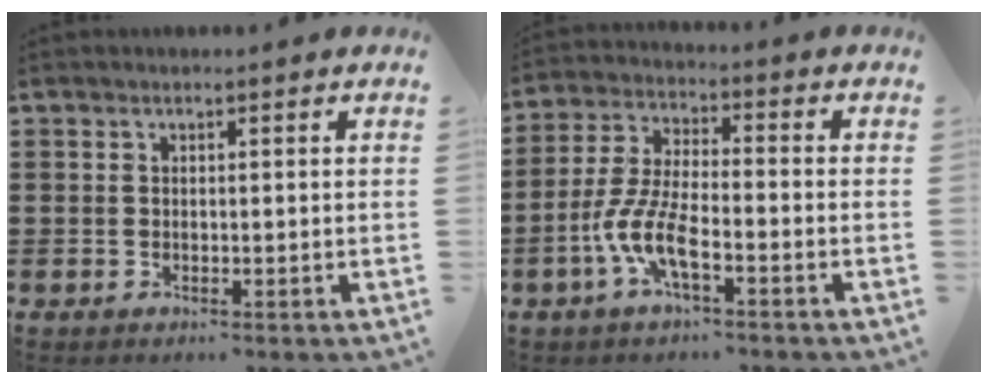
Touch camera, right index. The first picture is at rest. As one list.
[{"total": 7.7, "force": [-3.7, 1.9, 6.4], "torque": [-0.163, -0.018, -0.077]}]